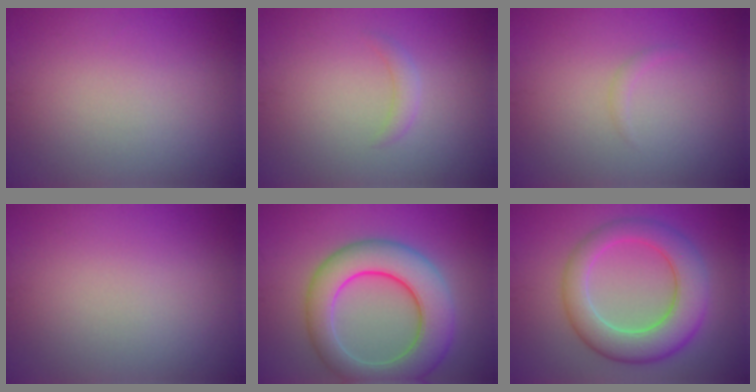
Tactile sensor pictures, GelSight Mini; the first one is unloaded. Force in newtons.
{"total": 1.2, "press": 1.2, "slide": 0.1}
{"total": 0.6, "press": 0.6, "slide": 0.0}
{"total": 0.0}
{"total": 9.0, "press": 9.0, "slide": 0.2}
{"total": 7.5, "press": 7.5, "slide": 0.3}